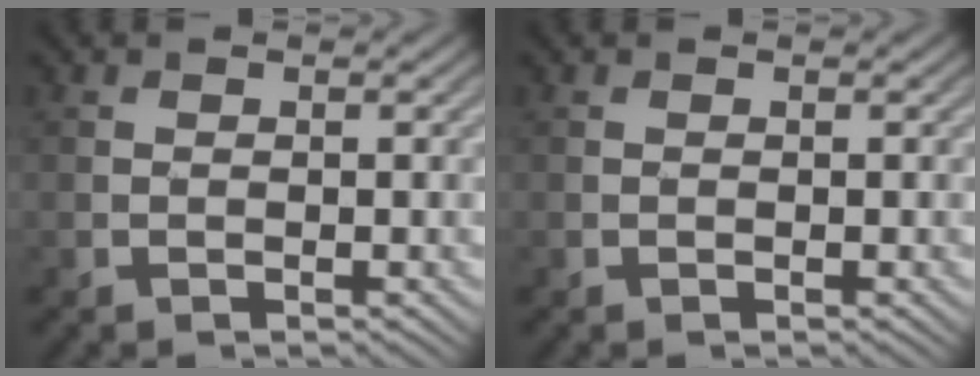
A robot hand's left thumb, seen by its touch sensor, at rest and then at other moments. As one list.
[{"total": 0.0}]